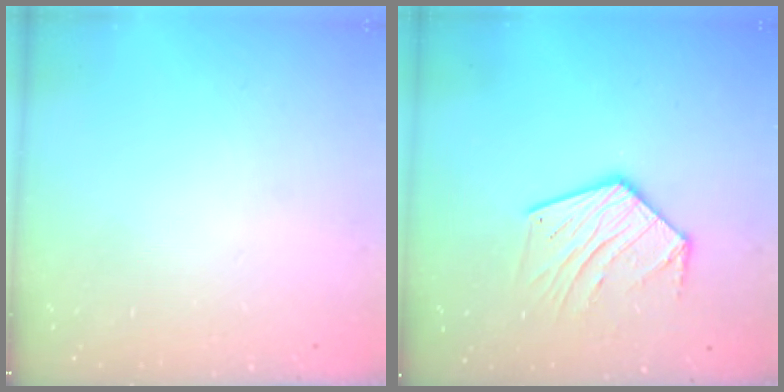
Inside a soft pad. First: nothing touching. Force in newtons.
{"total": 14.8, "press": 14.7, "slide": 1.1}